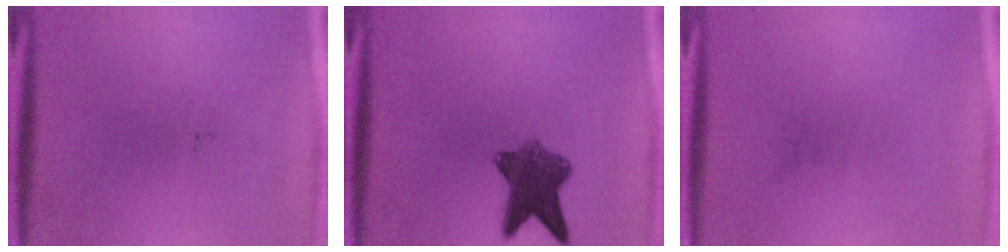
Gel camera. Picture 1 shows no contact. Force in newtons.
{"total": 7.6}
{"total": 0.0}